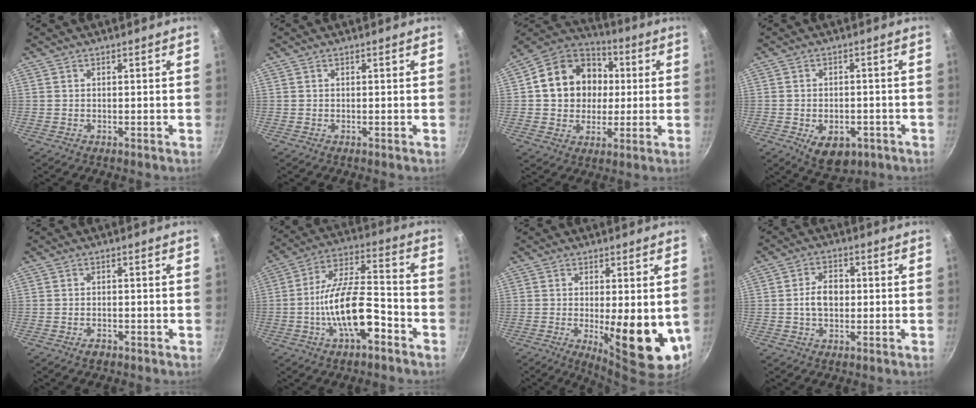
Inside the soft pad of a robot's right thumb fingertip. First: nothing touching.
{"total": 0.0}
{"total": 17.1, "force": [2.2, 14.3, 9.1], "torque": [-0.121, 0.023, 0.030]}
{"total": 8.4, "force": [-3.3, 5.3, 5.7], "torque": [-0.059, 0.005, -0.034]}
{"total": 1.7, "force": [-1.1, 0.9, 0.9], "torque": [-0.016, 0.009, -0.017]}
{"total": 15.4, "force": [-6.1, 6.1, 12.8], "torque": [-0.204, 0.049, -0.112]}
{"total": 13.4, "force": [-1.6, 4.2, 12.6], "torque": [-0.149, -0.020, -0.008]}
{"total": 5.9, "force": [-0.1, 4.1, 4.3], "torque": [-0.054, 0.013, -0.008]}